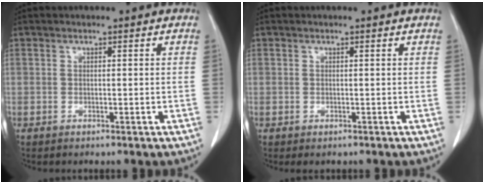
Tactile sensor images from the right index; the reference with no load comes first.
{"total": 0.6, "force": [-0.2, 0.5, 0.1], "torque": [-0.002, 0.003, -0.003]}